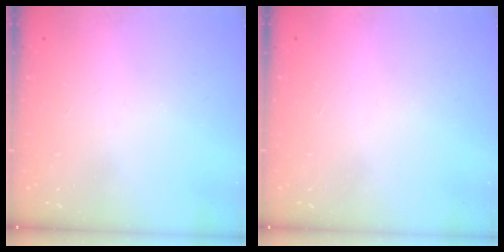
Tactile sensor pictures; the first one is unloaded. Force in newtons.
{"total": 1.5, "press": 1.5, "slide": 0.1}